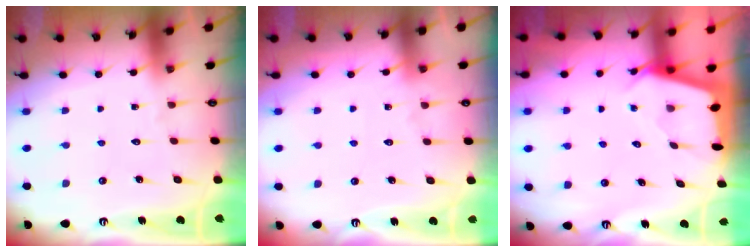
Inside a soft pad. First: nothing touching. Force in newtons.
{"total": 4.6, "press": 4.5, "slide": 0.6}
{"total": 2.4, "press": 2.4, "slide": 0.3}